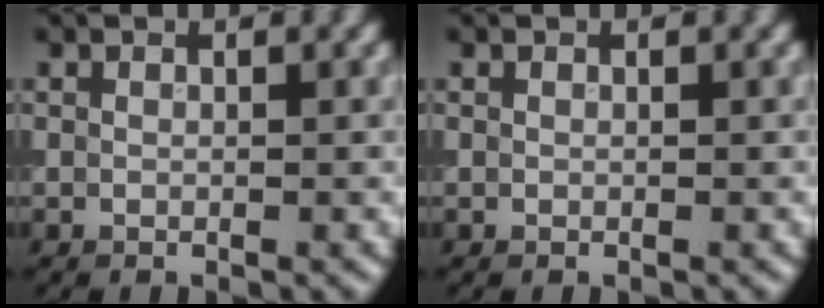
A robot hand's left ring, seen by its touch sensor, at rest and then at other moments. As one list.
[{"total": 0.0}]